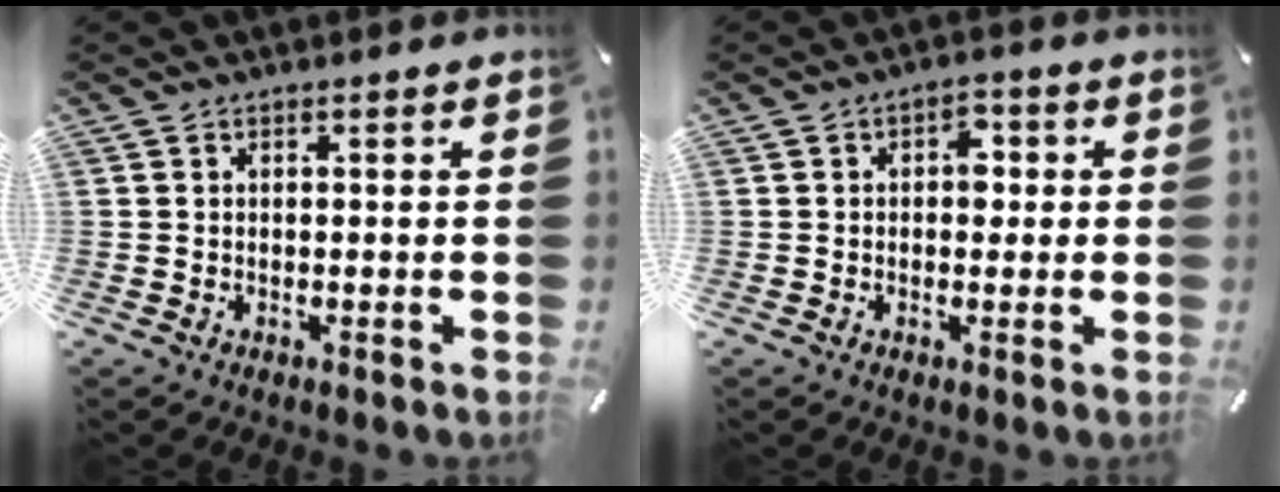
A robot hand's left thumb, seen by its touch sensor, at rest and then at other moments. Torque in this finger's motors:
{"motor_torque": [0.76, 0.72, 0.34, -0.04, -0.01]}